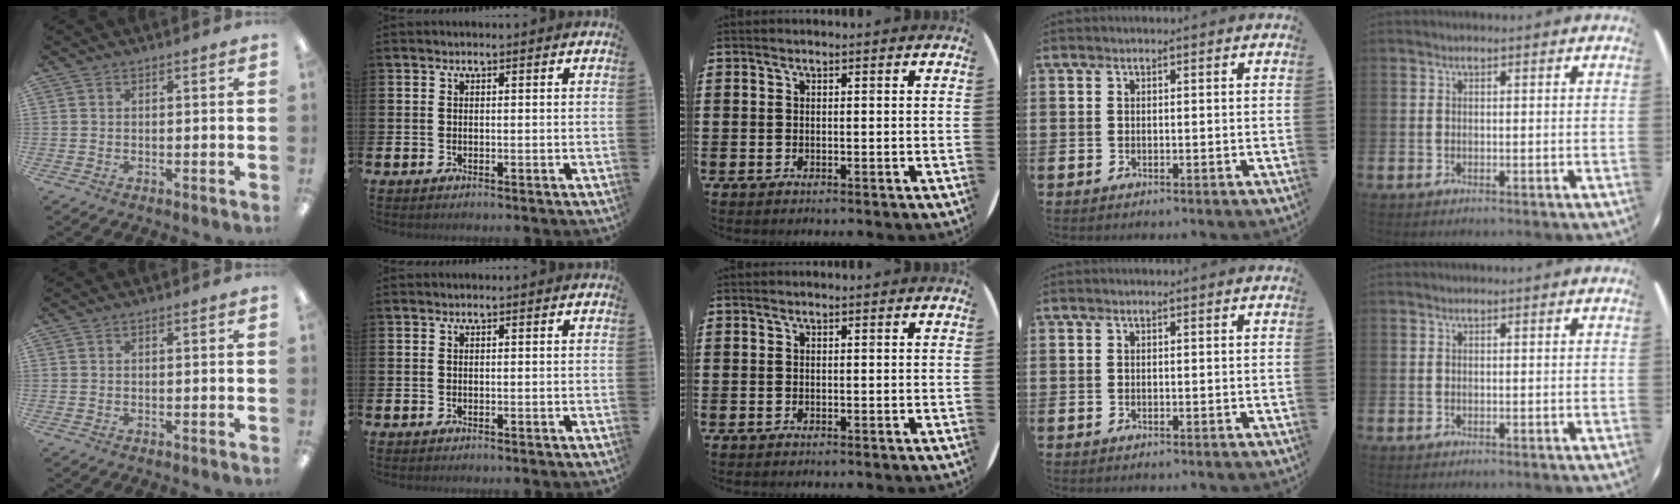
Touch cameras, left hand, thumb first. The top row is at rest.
{}